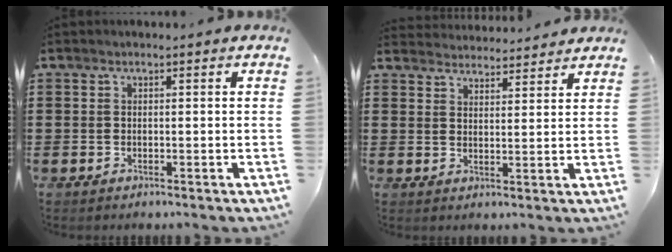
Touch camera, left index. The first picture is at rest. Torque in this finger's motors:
{"motor_torque": [2.14, 0.00, 0.08, 0.00]}